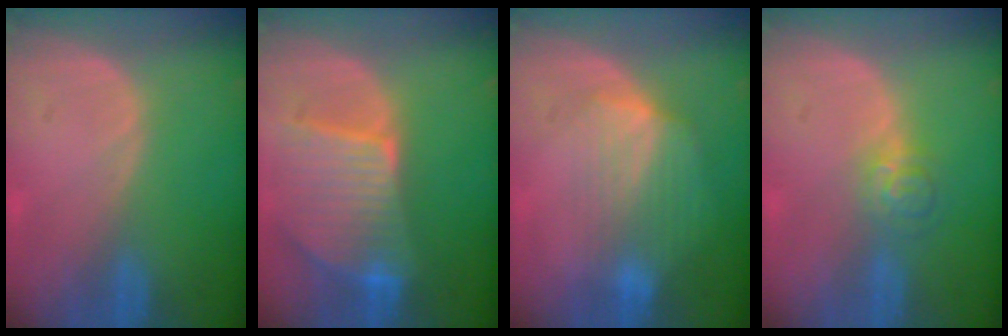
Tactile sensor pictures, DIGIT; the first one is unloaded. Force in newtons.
{"total": 9.6, "press": 8.4, "slide": 4.6}
{"total": 7.4, "press": 6.7, "slide": 3.0}
{"total": 3.9, "press": 3.6, "slide": 1.6}